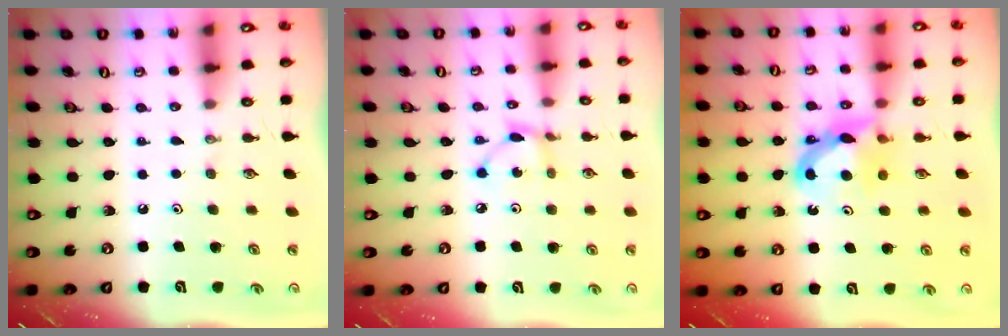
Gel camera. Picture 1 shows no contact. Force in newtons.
{"total": 3.3, "press": 3.3, "slide": 0.2}
{"total": 7.8, "press": 7.8, "slide": 0.1}